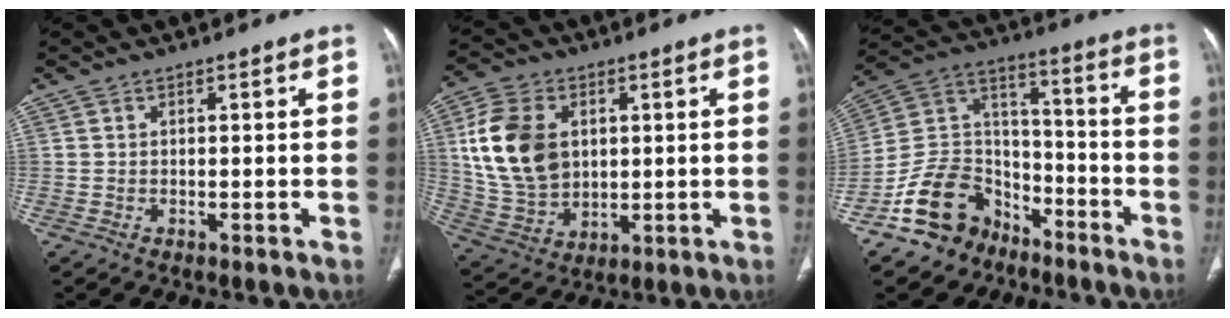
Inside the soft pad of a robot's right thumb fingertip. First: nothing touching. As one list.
[{"total": 15.7, "force": [3.1, 11.3, 10.5], "torque": [-0.182, -0.004, 0.069]}, {"total": 14.9, "force": [-9.6, 10.3, 5.0], "torque": [-0.055, 0.094, -0.171]}]